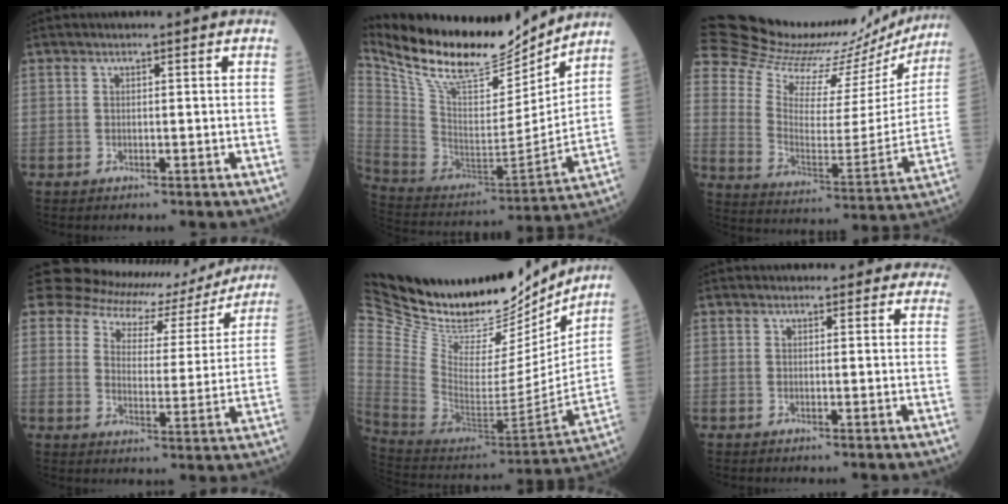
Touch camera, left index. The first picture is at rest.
{"total": 22.1, "force": [19.6, 5.2, 8.8], "torque": [-0.176, -0.020, 0.334]}
{"total": 28.0, "force": [26.6, 5.1, 7.2], "torque": [-0.127, -0.085, 0.369]}
{"total": 15.0, "force": [13.0, 6.5, 3.8], "torque": [-0.051, 0.007, 0.155]}
{"total": 34.8, "force": [29.7, 10.7, 14.8], "torque": [-0.293, -0.032, 0.463]}
{"total": 6.5, "force": [5.8, 2.8, 0.4], "torque": [0.032, 0.004, 0.040]}